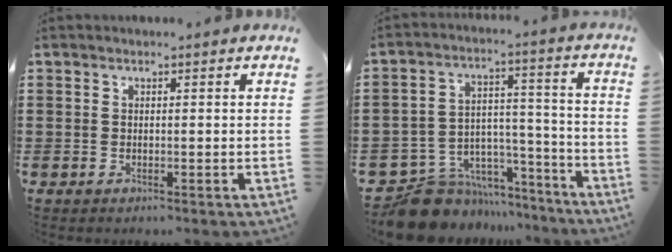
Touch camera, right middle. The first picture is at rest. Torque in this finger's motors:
{"motor_torque": [0.02, 0.02, 0.05, 0.02]}